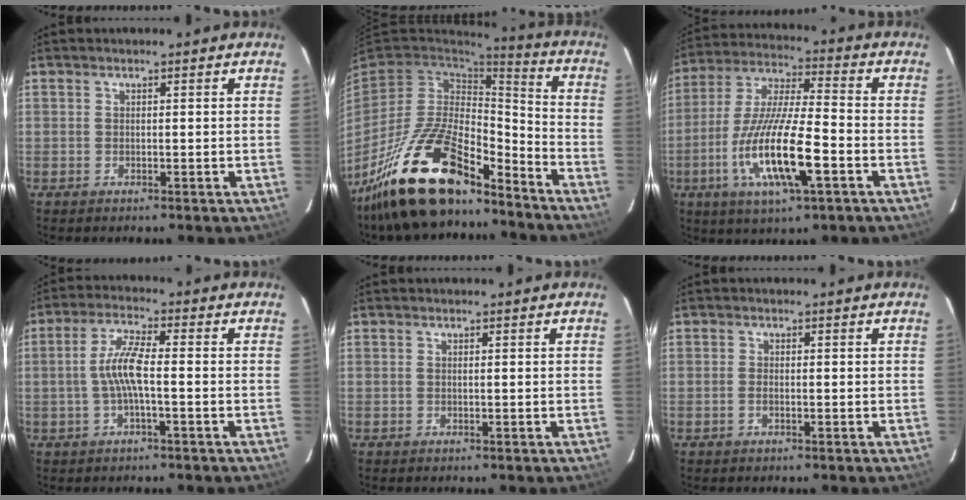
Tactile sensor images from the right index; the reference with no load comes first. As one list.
[{"total": 22.1, "force": [-16.0, 7.5, 13.2], "torque": [-0.265, -0.019, -0.284]}, {"total": 16.9, "force": [-6.0, 3.3, 15.4], "torque": [-0.314, -0.018, -0.115]}, {"total": 6.2, "force": [-1.2, 0.6, 6.1], "torque": [-0.127, 0.008, -0.022]}, {"total": 0.0}, {"total": 1.2, "force": [-0.5, 0.5, 0.9], "torque": [-0.021, 0.001, -0.011]}]